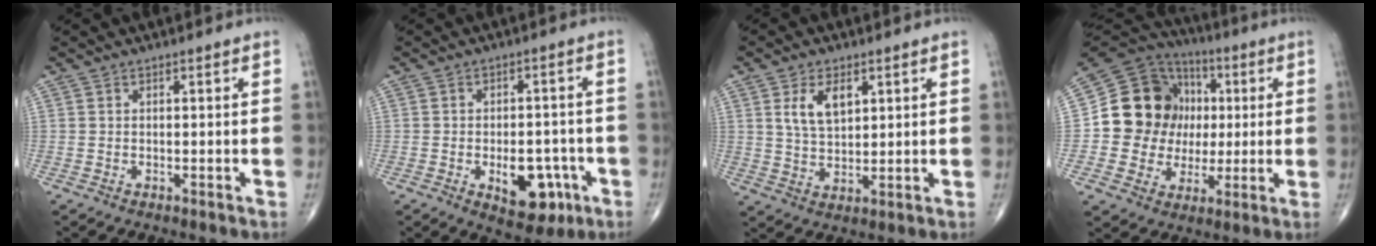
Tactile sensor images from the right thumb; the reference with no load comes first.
{"total": 9.8, "force": [-3.6, 5.7, 7.2], "torque": [-0.070, 0.019, -0.038]}
{"total": 7.0, "force": [2.7, 3.8, 5.1], "torque": [-0.085, -0.011, 0.057]}
{"total": 17.5, "force": [1.2, 15.5, 8.1], "torque": [-0.101, 0.029, 0.027]}